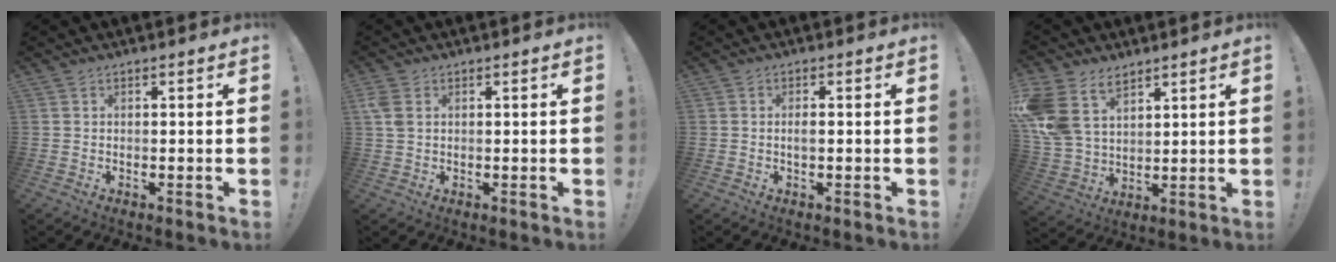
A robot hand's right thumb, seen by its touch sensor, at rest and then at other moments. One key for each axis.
{"total": 3.4, "fx": 1.4, "fy": 2.2, "fz": 2.3, "tx": -0.049, "ty": -0.001, "tz": 0.025}
{"total": 1.7, "fx": -0.3, "fy": 0.5, "fz": 1.6, "tx": -0.033, "ty": 0.004, "tz": -0.007}
{"total": 14.3, "fx": 8.0, "fy": 9.4, "fz": 7.1, "tx": -0.157, "ty": -0.046, "tz": 0.158}